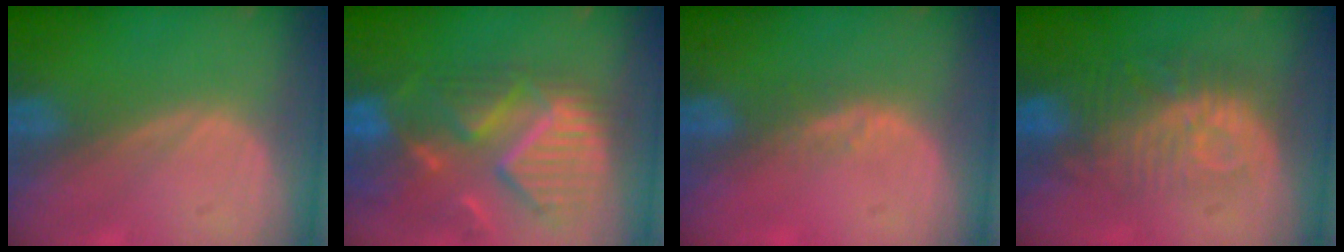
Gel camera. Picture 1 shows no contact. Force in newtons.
{"total": 12.1, "press": 10.5, "slide": 6.0}
{"total": 1.9, "press": 1.4, "slide": 1.3}
{"total": 9.6, "press": 8.7, "slide": 4.0}